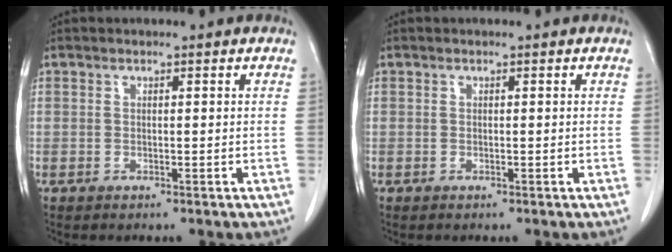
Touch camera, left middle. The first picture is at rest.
{"total": 0.0}